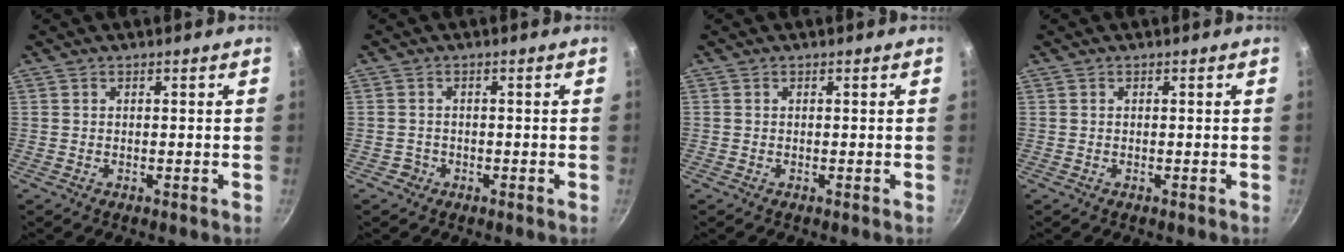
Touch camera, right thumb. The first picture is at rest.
{"total": 1.7, "force": [-0.8, 1.5, 0.2], "torque": [0.004, 0.013, -0.008]}
{"total": 0.0}
{"total": 0.0}